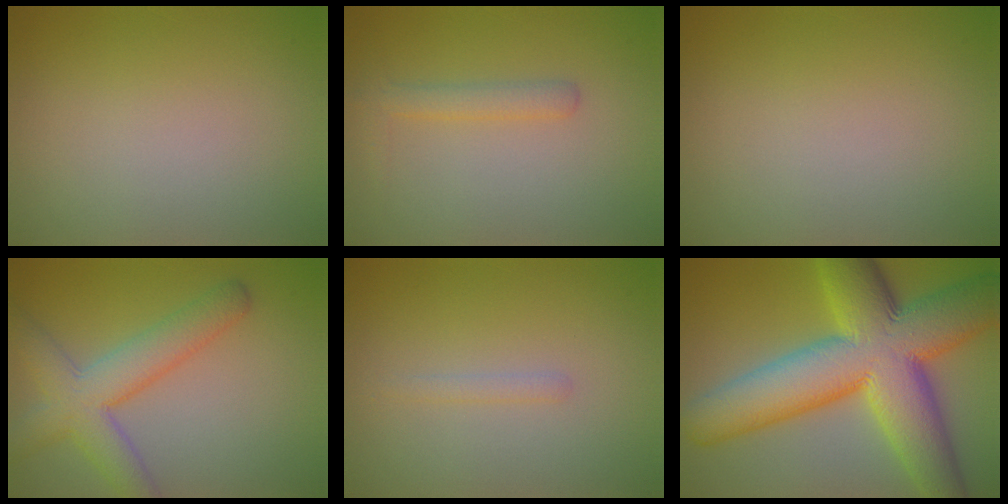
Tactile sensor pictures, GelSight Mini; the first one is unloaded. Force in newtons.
{"total": 1.9, "press": 1.9, "slide": 0.2}
{"total": 0.0}
{"total": 5.9, "press": 5.9, "slide": 0.3}
{"total": 0.8, "press": 0.8, "slide": 0.0}
{"total": 15.1, "press": 15.1, "slide": 0.7}